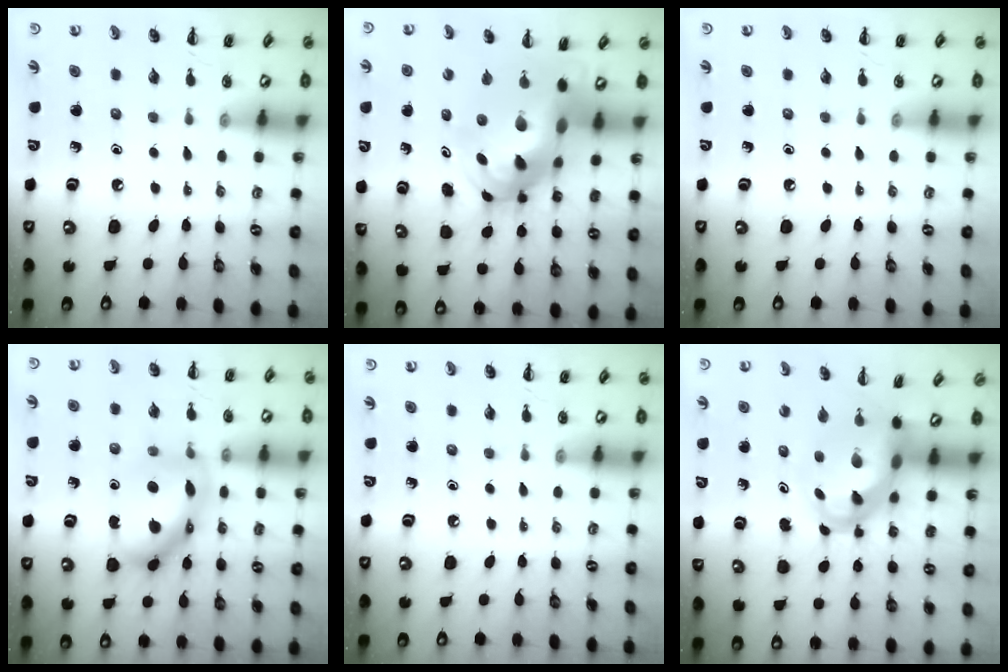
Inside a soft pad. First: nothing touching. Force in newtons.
{"total": 13.4, "press": 12.9, "slide": 3.5}
{"total": 0.0}
{"total": 13.6, "press": 13.6, "slide": 0.8}
{"total": 0.0}
{"total": 5.6, "press": 5.3, "slide": 1.5}